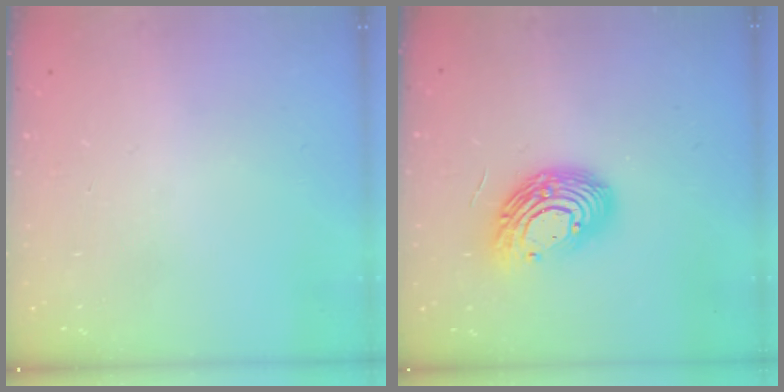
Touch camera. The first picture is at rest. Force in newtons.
{"total": 13.7, "press": 13.7, "slide": 0.5}